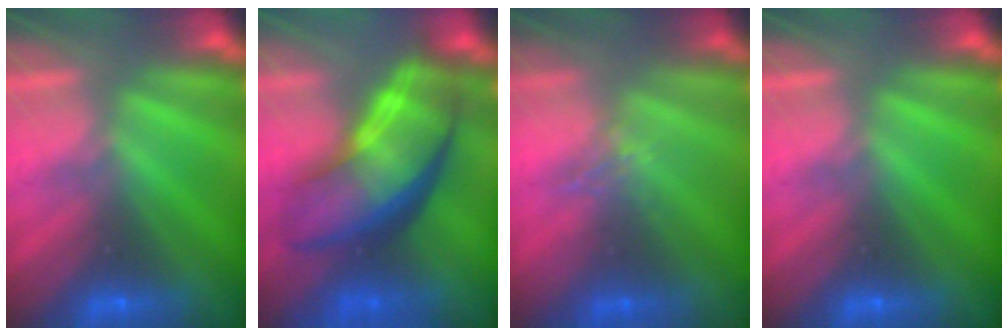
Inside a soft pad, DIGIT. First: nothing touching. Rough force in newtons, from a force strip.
{"total": 7.9}
{"total": 1.0}
{"total": 0.0}